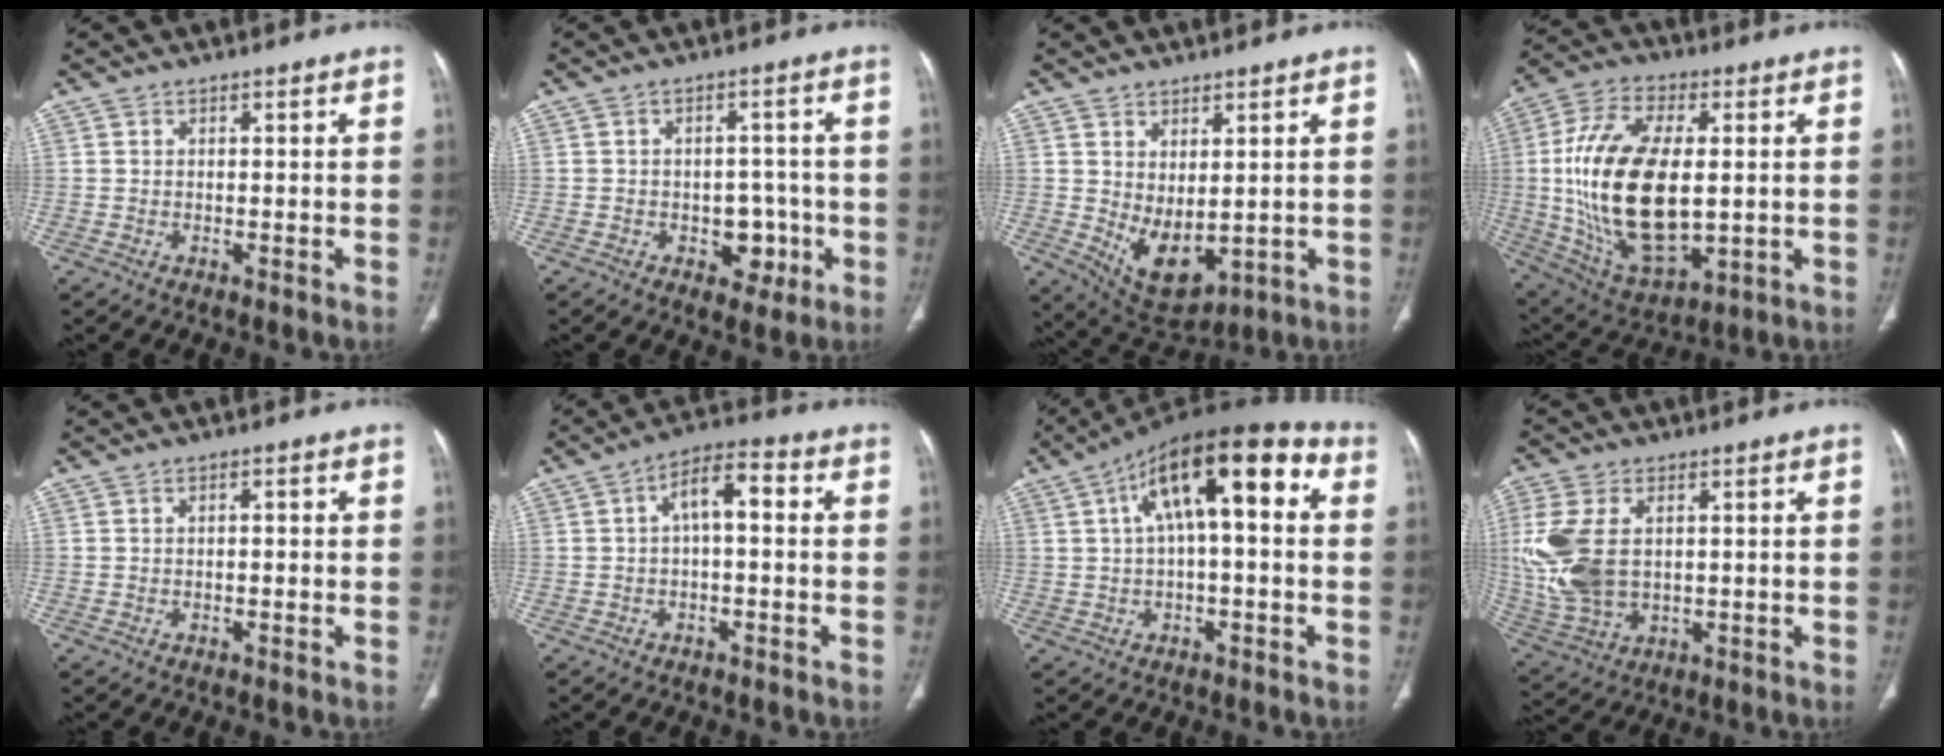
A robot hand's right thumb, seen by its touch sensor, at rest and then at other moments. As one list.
[{"total": 6.2, "force": [-1.9, 4.6, 3.7], "torque": [-0.011, 0.018, -0.019]}, {"total": 8.9, "force": [0.3, 4.9, 7.4], "torque": [-0.108, -0.018, 0.035]}, {"total": 24.1, "force": [0.5, 12.5, 20.6], "torque": [-0.400, -0.008, 0.023]}, {"total": 1.1, "force": [0.1, 0.5, 1.0], "torque": [-0.018, 0.001, 0.001]}, {"total": 7.0, "force": [0.8, 3.1, 6.2], "torque": [-0.097, 0.029, 0.004]}, {"total": 17.1, "force": [4.0, 6.6, 15.3], "torque": [-0.223, 0.045, 0.053]}, {"total": 14.7, "force": [1.8, 9.3, 11.3], "torque": [-0.262, -0.004, 0.047]}]